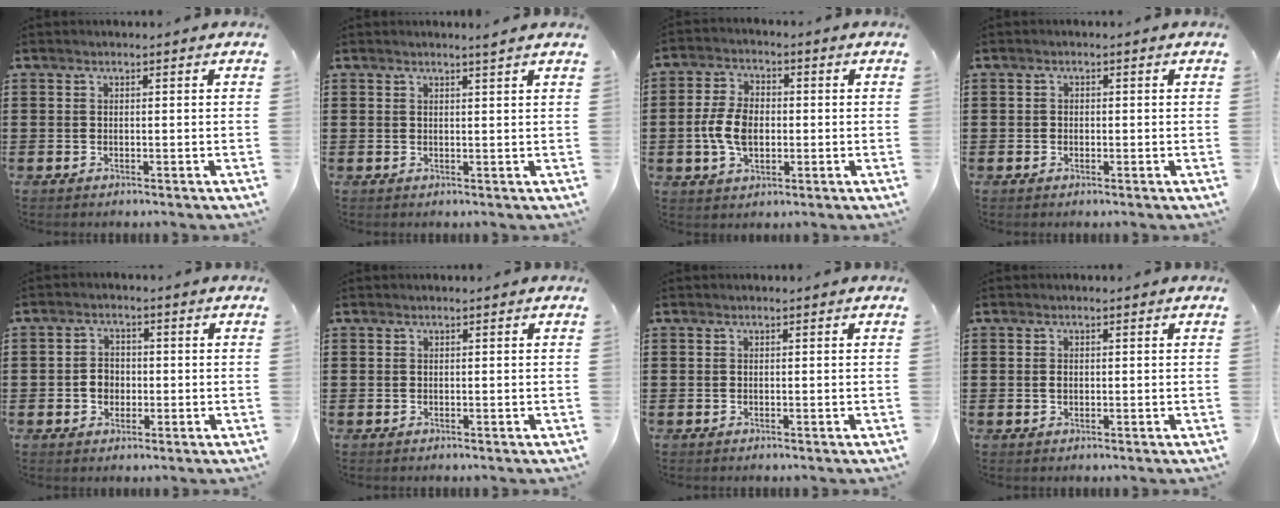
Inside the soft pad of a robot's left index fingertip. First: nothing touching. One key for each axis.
{"total": 1.4, "fx": 1.2, "fy": -0.4, "fz": 0.5, "tx": -0.011, "ty": -0.004, "tz": 0.022}
{"total": 6.9, "fx": -0.9, "fy": 4.4, "fz": 5.2, "tx": -0.125, "ty": 0.005, "tz": -0.022}
{"total": 0.8, "fx": -0.2, "fy": 0.8, "fz": 0.1, "tx": -0.006, "ty": 0.005, "tz": -0.005}
{"total": 3.1, "fx": -0.5, "fy": 2.6, "fz": 1.5, "tx": -0.037, "ty": 0.007, "tz": -0.013}
{"total": 0.0}
{"total": 0.0}
{"total": 1.0, "fx": 0.0, "fy": 0.7, "fz": 0.7, "tx": -0.017, "ty": 0.005, "tz": 0.000}